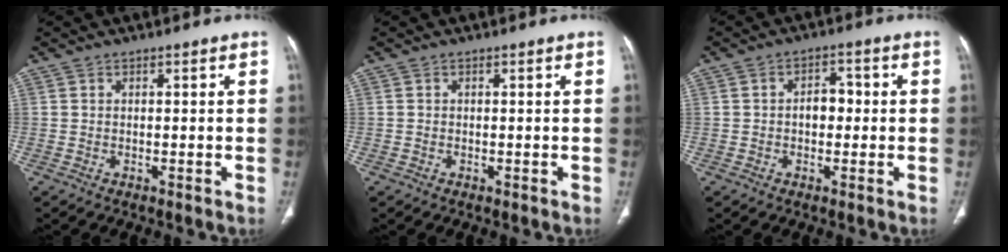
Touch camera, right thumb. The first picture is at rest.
{"total": 0.0}
{"total": 4.1, "force": [-0.3, 2.8, 2.9], "torque": [-0.031, 0.016, -0.010]}